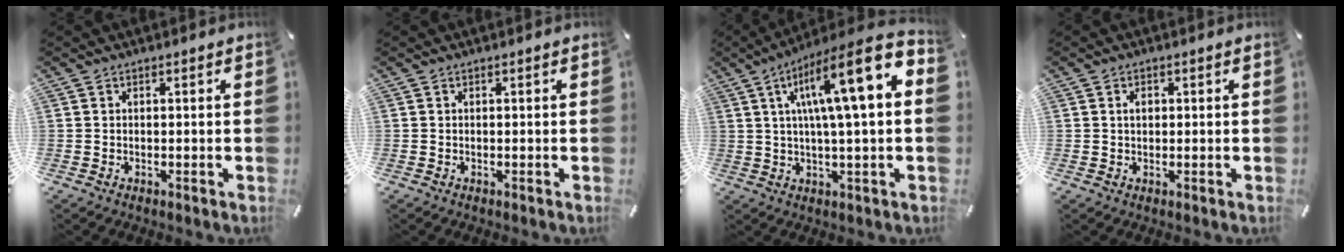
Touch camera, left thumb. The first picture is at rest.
{"total": 0.0}
{"total": 17.5, "force": [5.8, 2.8, 16.3], "torque": [-0.266, -0.030, 0.079]}
{"total": 1.8, "force": [0.3, 1.3, 1.2], "torque": [-0.018, 0.003, 0.002]}